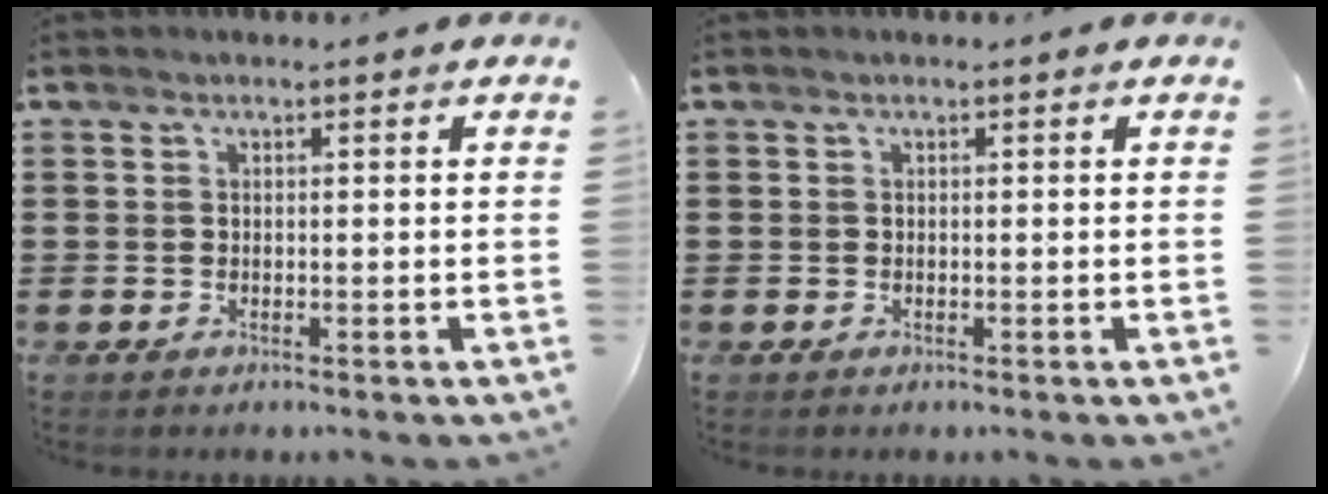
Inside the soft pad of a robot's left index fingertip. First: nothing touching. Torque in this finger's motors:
{"motor_torque": [-0.02, -0.02, 0.00, 0.00]}